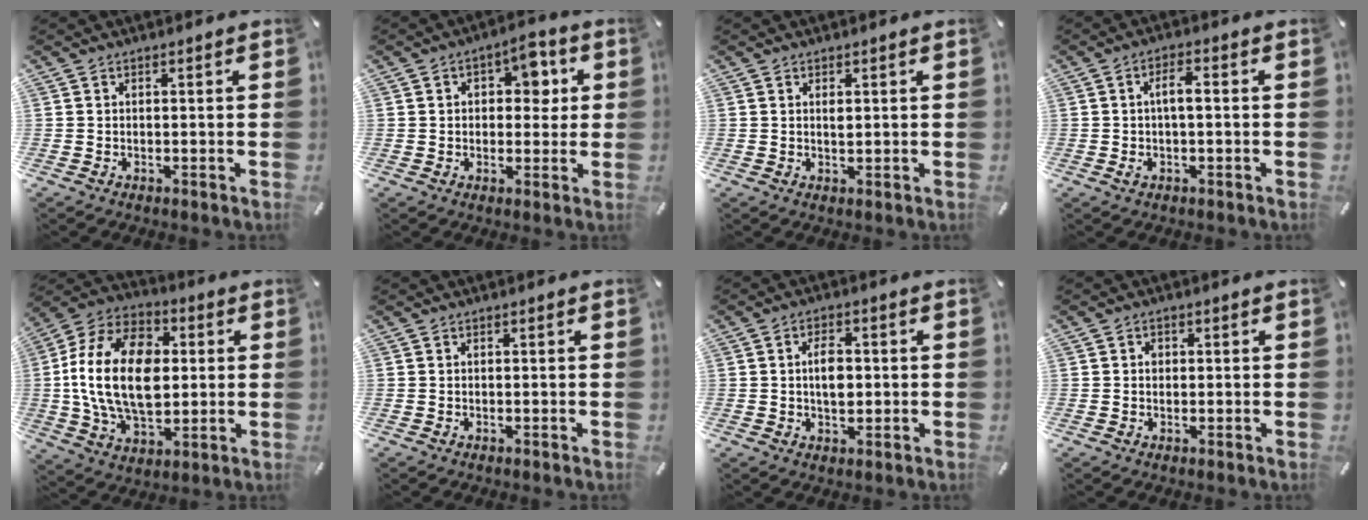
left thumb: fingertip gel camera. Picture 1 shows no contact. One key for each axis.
{"total": 7.6, "fx": 2.0, "fy": 5.2, "fz": 5.1, "tx": -0.052, "ty": -0.006, "tz": 0.025}
{"total": 1.1, "fx": 0.4, "fy": 0.4, "fz": 0.9, "tx": -0.020, "ty": 0.000, "tz": 0.007}
{"total": 4.7, "fx": -0.2, "fy": 1.7, "fz": 4.4, "tx": -0.078, "ty": 0.004, "tz": -0.009}
{"total": 22.1, "fx": 0.6, "fy": 15.0, "fz": 16.2, "tx": -0.345, "ty": 0.009, "tz": 0.005}
{"total": 0.0}
{"total": 5.4, "fx": 0.2, "fy": 3.2, "fz": 4.3, "tx": -0.069, "ty": 0.001, "tz": 0.001}
{"total": 1.3, "fx": 0.1, "fy": 1.2, "fz": 0.5, "tx": -0.003, "ty": 0.002, "tz": -0.002}